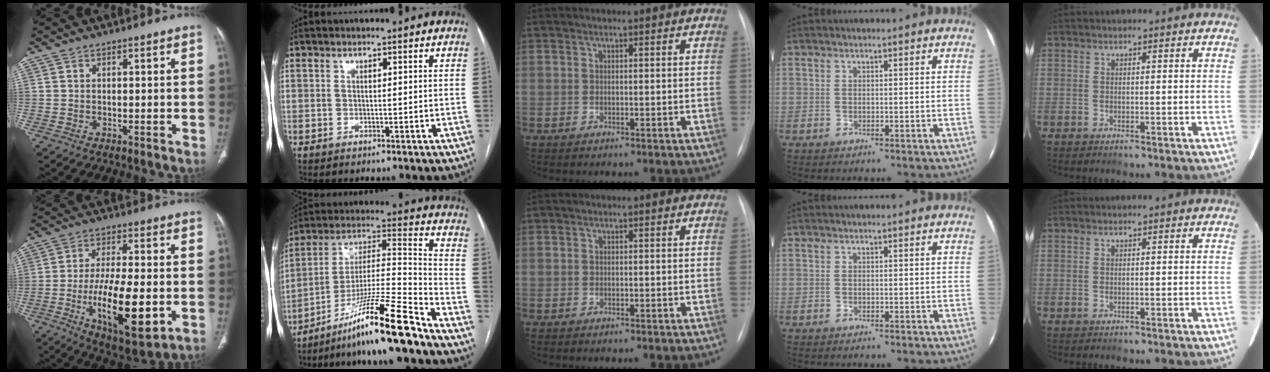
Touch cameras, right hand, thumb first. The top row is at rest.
{"thumb": {"total": 17.4, "force": [-4.2, 6.2, 15.8], "torque": [-0.259, -0.010, -0.060]}, "index": {"total": 16.8, "force": [-12.5, -1.4, 11.2], "torque": [-0.205, -0.006, -0.218]}}